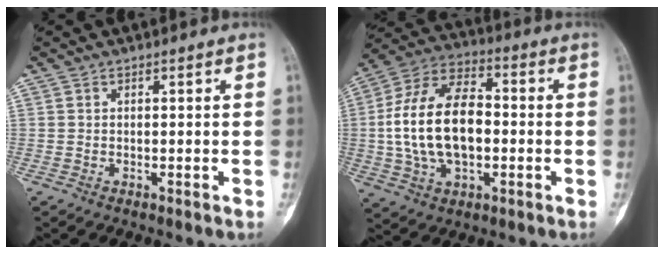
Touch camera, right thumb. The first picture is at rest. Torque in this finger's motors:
{"motor_torque": [1.75, 1.75, 1.07, -0.77, 0.51]}